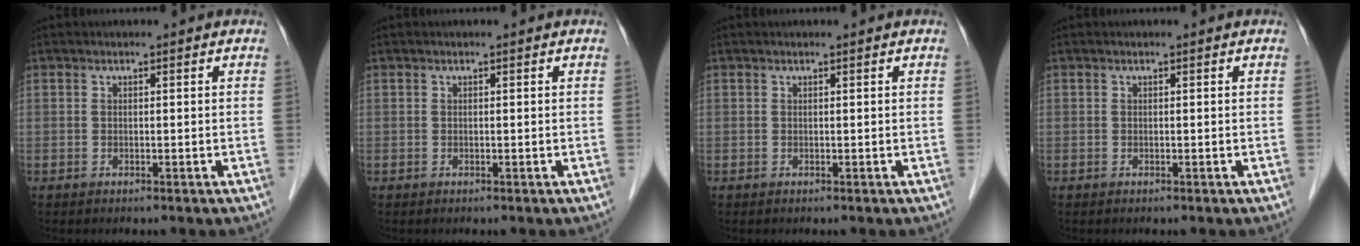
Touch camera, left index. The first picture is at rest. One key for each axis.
{"total": 0.0}
{"total": 0.0}
{"total": 0.0}